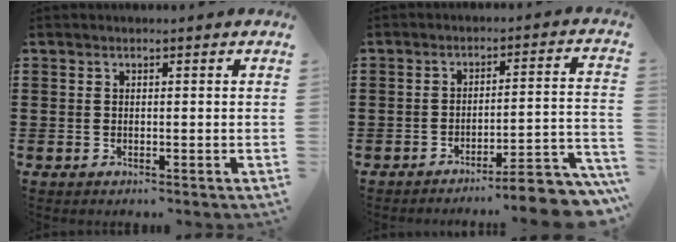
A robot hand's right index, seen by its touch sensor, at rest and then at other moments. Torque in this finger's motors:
{"motor_torque": [0.04, 0.02, -0.46, -0.21]}